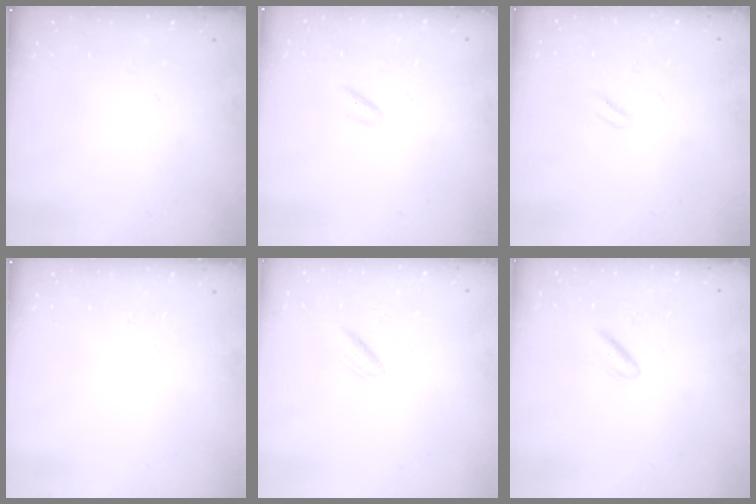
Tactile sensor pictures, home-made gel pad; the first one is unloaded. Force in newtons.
{"total": 2.2, "press": 2.2, "slide": 0.5}
{"total": 1.9, "press": 1.7, "slide": 0.8}
{"total": 0.0}
{"total": 2.1, "press": 1.9, "slide": 0.9}
{"total": 2.7, "press": 2.4, "slide": 1.2}